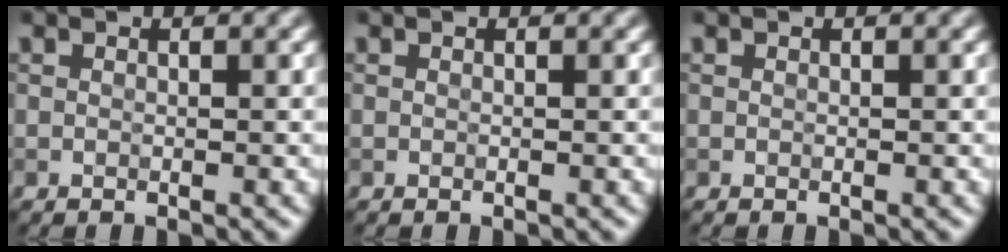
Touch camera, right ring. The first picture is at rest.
{"total": 0.0}
{"total": 0.0}